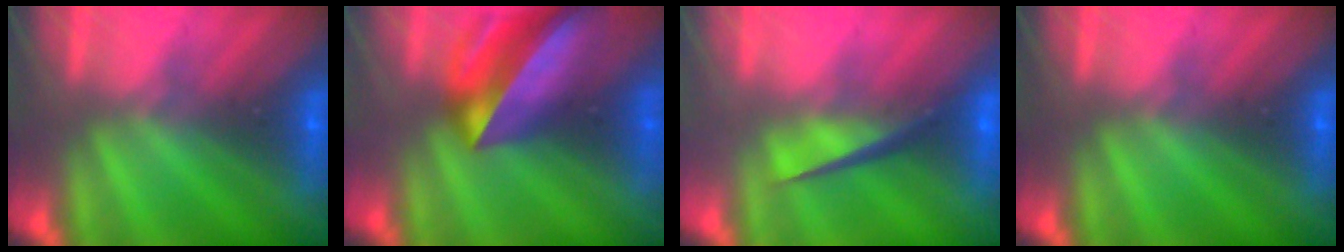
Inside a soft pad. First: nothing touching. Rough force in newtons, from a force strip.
{"total": 8.1}
{"total": 4.4}
{"total": 0.0}